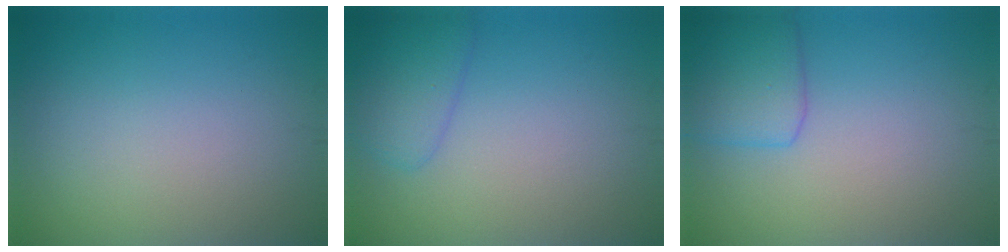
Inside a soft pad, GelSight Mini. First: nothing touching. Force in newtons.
{"total": 2.7, "press": 2.7, "slide": 0.2}
{"total": 3.4, "press": 3.4, "slide": 0.2}